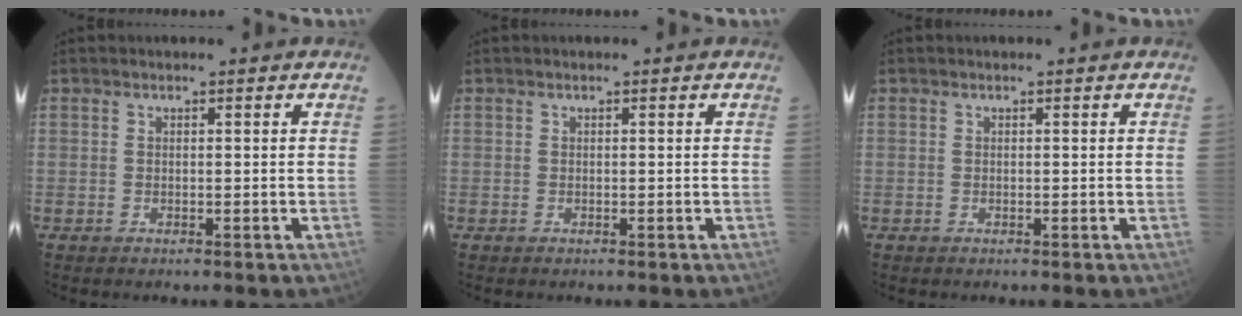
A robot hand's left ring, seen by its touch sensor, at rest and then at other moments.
{"total": 0.0}
{"total": 0.0}